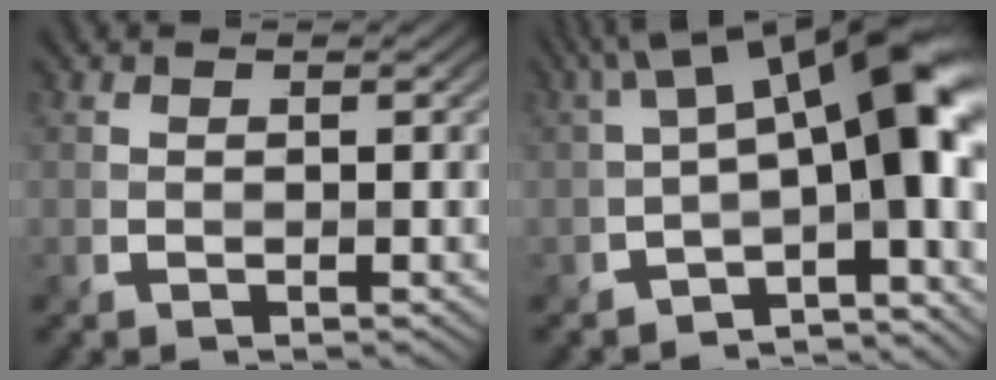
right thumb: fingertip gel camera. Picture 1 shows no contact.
{"total": 14.3, "force": [-0.3, 5.7, 13.1], "torque": [-0.175, 0.011, 0.000]}